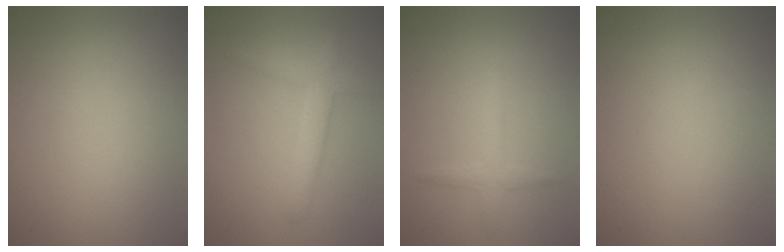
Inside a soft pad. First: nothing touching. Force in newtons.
{"total": 2.5, "press": 2.5, "slide": 0.2}
{"total": 1.7, "press": 1.7, "slide": 0.0}
{"total": 0.0}